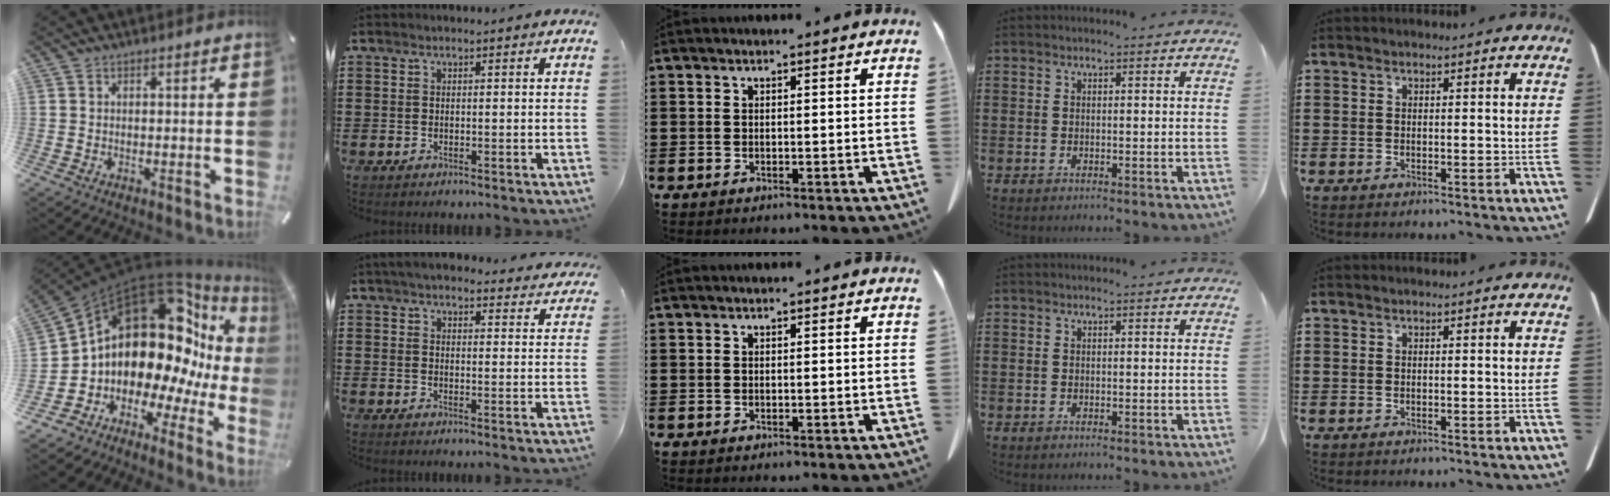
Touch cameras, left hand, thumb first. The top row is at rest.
{"thumb": {"total": 20.8, "force": [7.5, 13.5, 14.0], "torque": [-0.224, -0.093, 0.138]}, "index": {"total": 4.4, "force": [4.1, 0.5, 1.3], "torque": [-0.040, -0.018, 0.074]}}